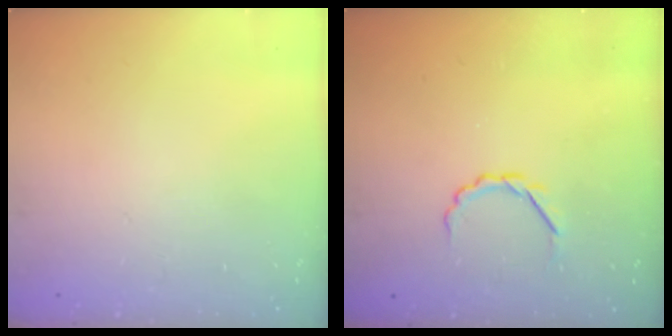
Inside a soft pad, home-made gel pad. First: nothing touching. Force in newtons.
{"total": 3.6, "press": 3.5, "slide": 1.0}